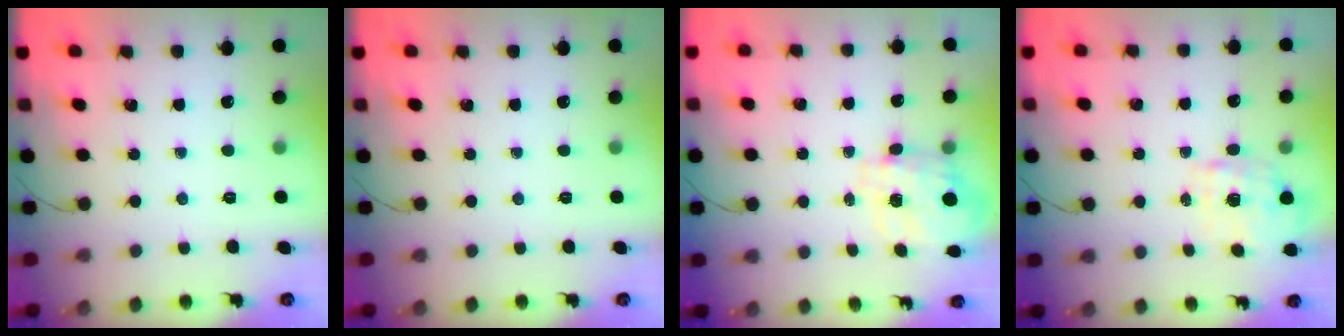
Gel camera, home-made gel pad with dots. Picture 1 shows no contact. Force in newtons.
{"total": 0.0}
{"total": 3.4, "press": 3.2, "slide": 1.0}
{"total": 1.7, "press": 1.6, "slide": 0.5}